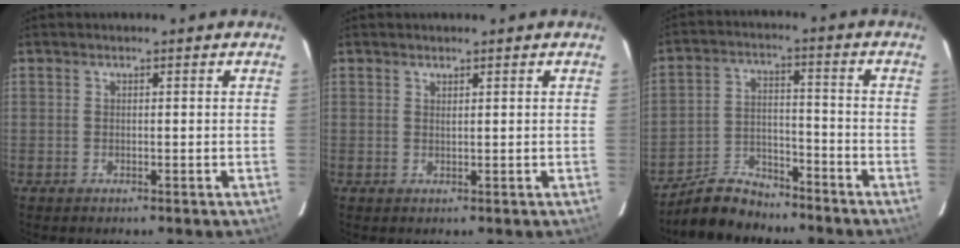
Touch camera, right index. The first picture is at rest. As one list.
[{"total": 0.7, "force": [0.7, 0.0, 0.3], "torque": [-0.006, -0.002, 0.012]}, {"total": 9.2, "force": [-8.2, 3.5, 2.0], "torque": [-0.062, 0.019, -0.141]}]